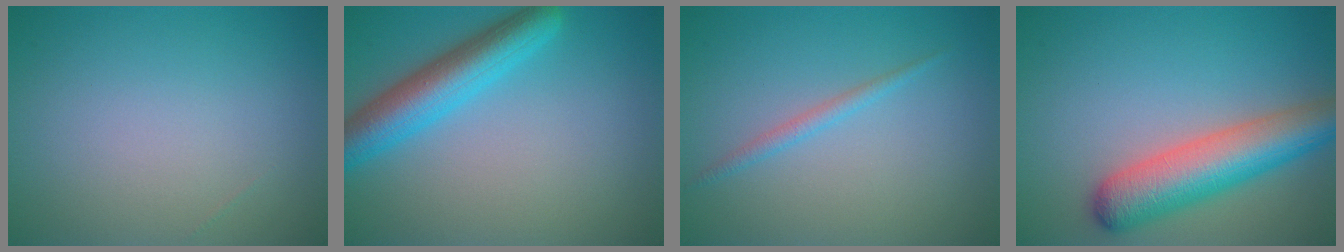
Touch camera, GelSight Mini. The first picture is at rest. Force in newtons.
{"total": 5.6, "press": 5.6, "slide": 0.3}
{"total": 1.2, "press": 1.2, "slide": 0.1}
{"total": 6.6, "press": 6.6, "slide": 0.3}